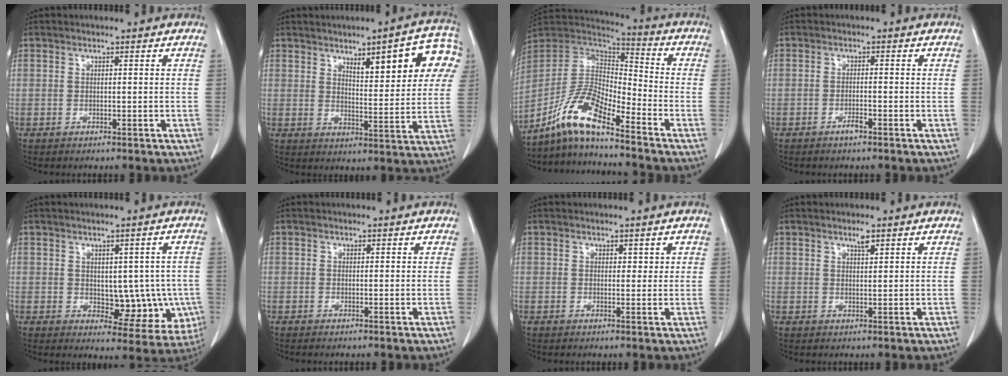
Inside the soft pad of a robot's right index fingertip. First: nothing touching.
{"total": 12.7, "force": [5.6, 2.7, 11.1], "torque": [-0.137, 0.013, 0.072]}
{"total": 11.5, "force": [-8.5, 1.7, 7.6], "torque": [-0.164, 0.015, -0.164]}
{"total": 1.3, "force": [-0.9, 0.1, 0.9], "torque": [-0.016, 0.001, -0.013]}
{"total": 8.9, "force": [-0.7, 5.2, 7.2], "torque": [-0.064, 0.010, 0.011]}
{"total": 0.0}
{"total": 1.5, "force": [0.7, 0.9, 0.9], "torque": [-0.006, 0.002, 0.010]}
{"total": 1.4, "force": [1.0, 0.2, 1.0], "torque": [-0.020, -0.001, 0.019]}